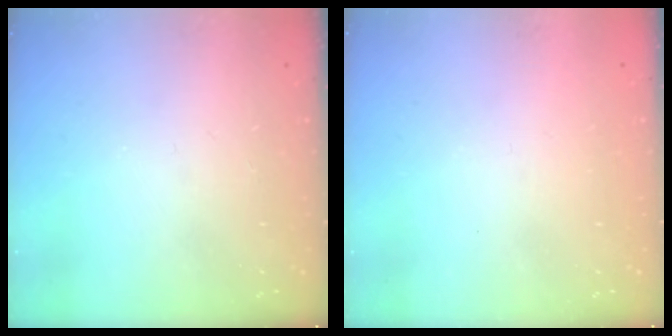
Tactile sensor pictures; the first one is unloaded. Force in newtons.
{"total": 0.9, "press": 0.8, "slide": 0.3}